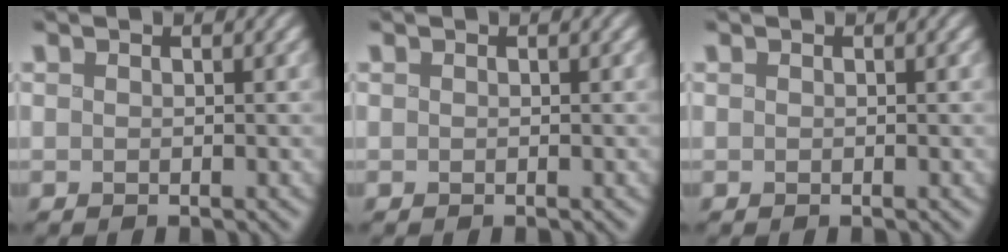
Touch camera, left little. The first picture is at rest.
{"total": 0.0}
{"total": 0.0}